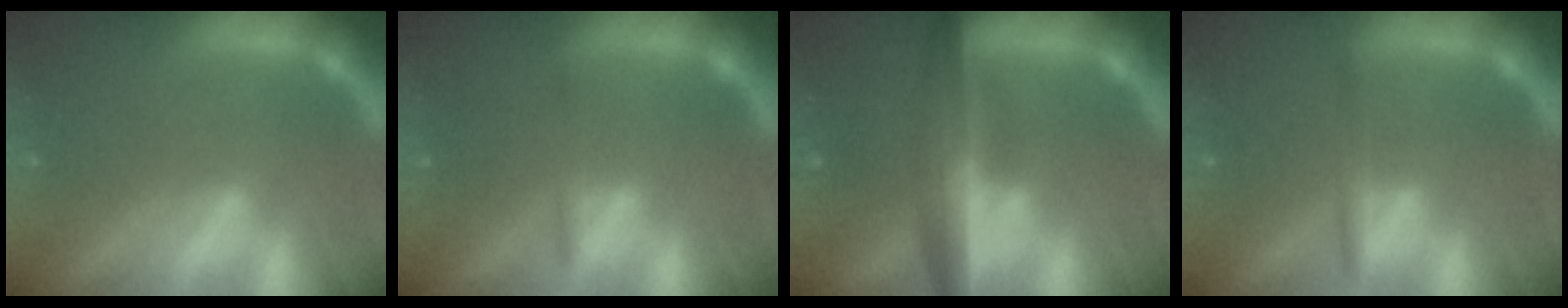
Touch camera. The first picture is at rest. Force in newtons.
{"total": 1.4}
{"total": 6.5}
{"total": 1.9}